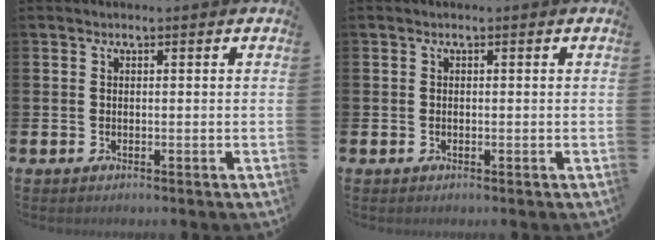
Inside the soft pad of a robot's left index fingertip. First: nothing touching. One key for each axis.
{"total": 0.0}